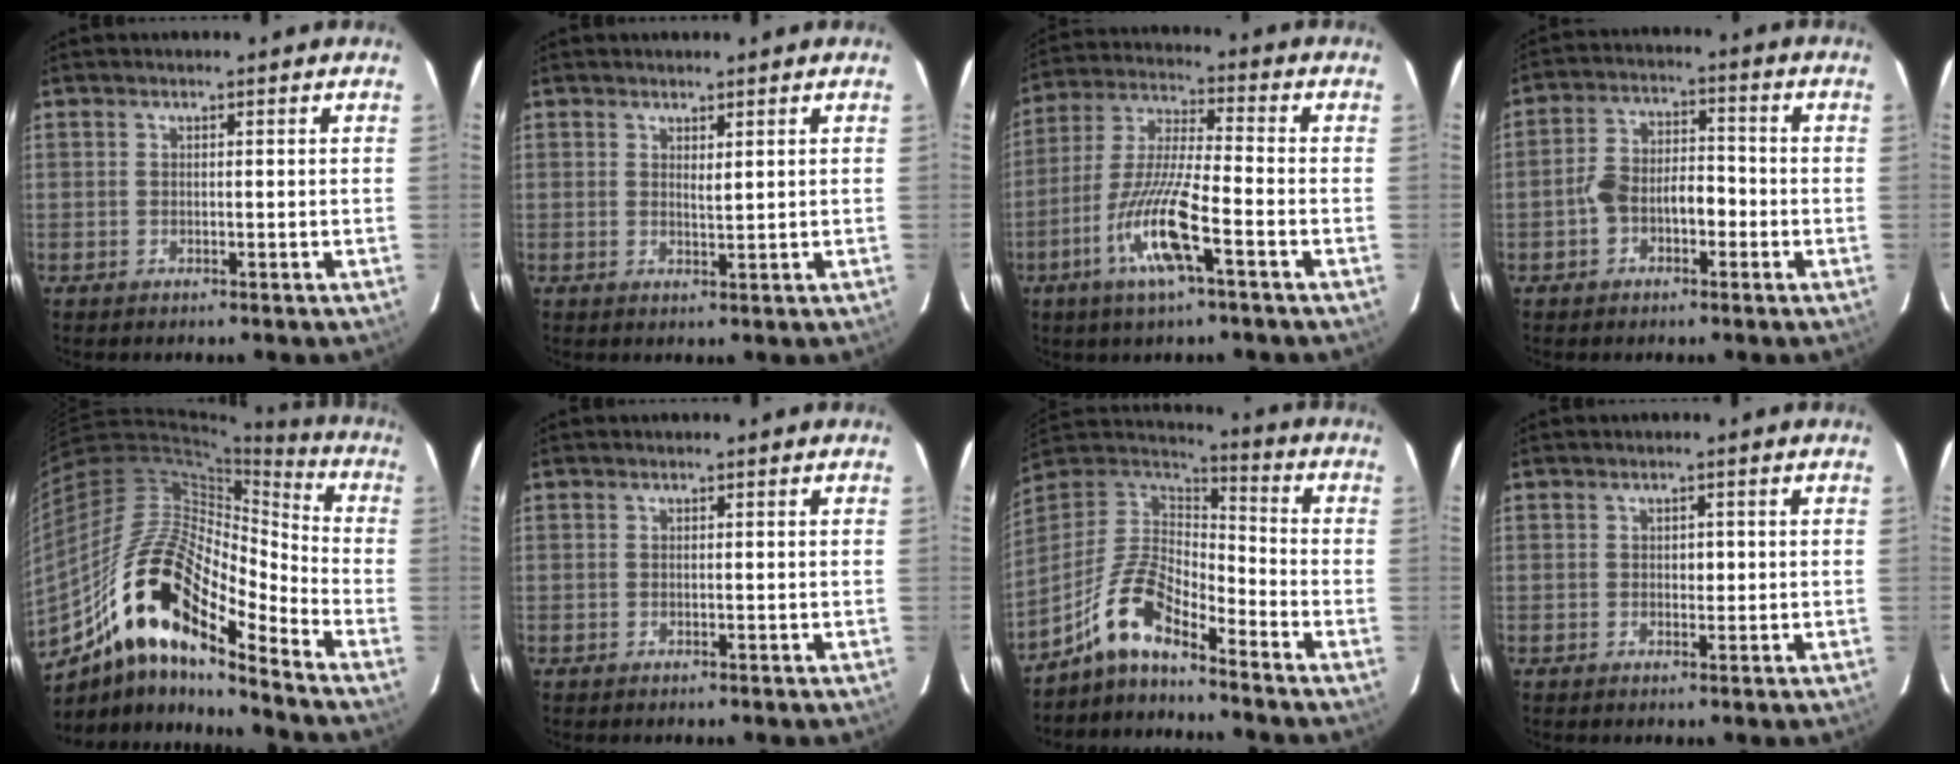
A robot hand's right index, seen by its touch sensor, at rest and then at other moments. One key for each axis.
{"total": 1.1, "fx": 0.7, "fy": 0.1, "fz": 0.9, "tx": -0.018, "ty": -0.007, "tz": 0.014}
{"total": 12.5, "fx": -5.2, "fy": 1.0, "fz": 11.4, "tx": -0.232, "ty": -0.010, "tz": -0.102}
{"total": 7.4, "fx": -2.1, "fy": 4.2, "fz": 5.7, "tx": -0.113, "ty": 0.034, "tz": -0.038}
{"total": 18.7, "fx": -10.7, "fy": 5.3, "fz": 14.3, "tx": -0.270, "ty": 0.032, "tz": -0.182}
{"total": 0.0}
{"total": 10.0, "fx": -7.4, "fy": 3.0, "fz": 6.1, "tx": -0.144, "ty": 0.029, "tz": -0.143}
{"total": 1.3, "fx": 0.1, "fy": 0.9, "fz": 1.0, "tx": -0.011, "ty": 0.002, "tz": 0.002}